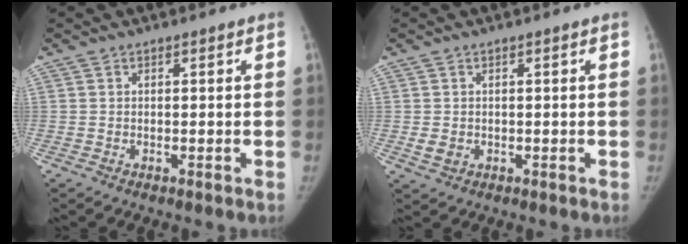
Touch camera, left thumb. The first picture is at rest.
{"total": 2.0, "force": [0.1, 1.7, 1.0], "torque": [-0.017, -0.003, 0.009]}